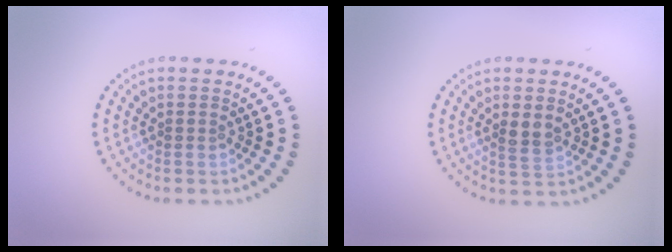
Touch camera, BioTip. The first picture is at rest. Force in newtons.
{"total": 1.4, "press": 1.2, "slide": 0.7}